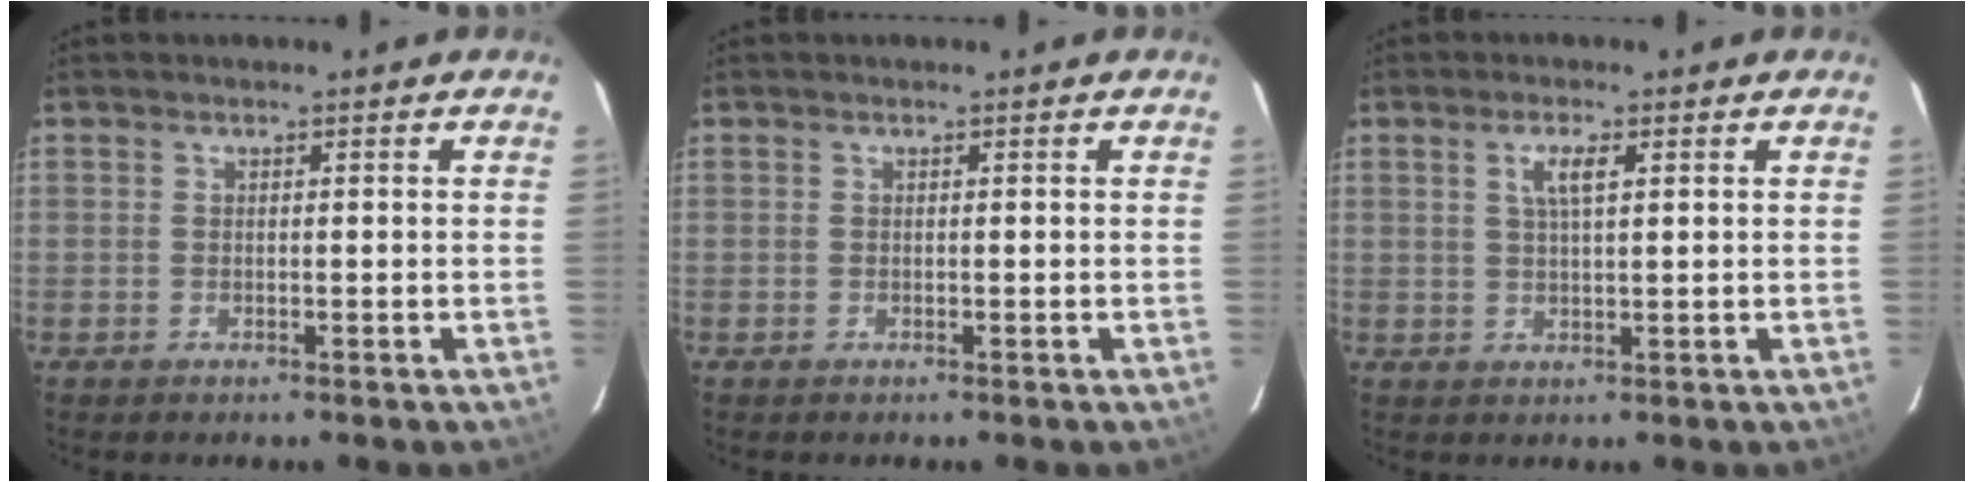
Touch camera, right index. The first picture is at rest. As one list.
[{"total": 0.0}, {"total": 3.3, "force": [1.3, 0.8, 3.0], "torque": [-0.056, 0.003, 0.023]}]